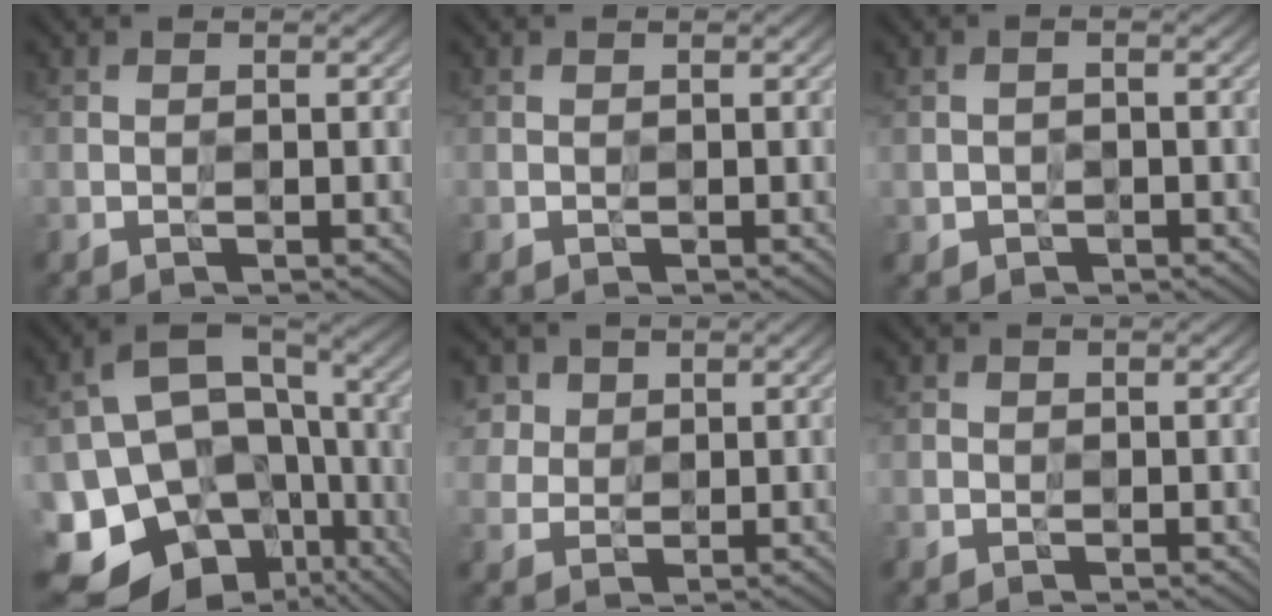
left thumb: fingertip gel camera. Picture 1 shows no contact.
{"total": 0.0}
{"total": 1.4, "force": [-0.7, 1.0, 0.5], "torque": [-0.014, -0.002, -0.014]}
{"total": 19.6, "force": [-7.7, 14.2, 11.1], "torque": [-0.236, -0.021, -0.079]}
{"total": 3.7, "force": [1.9, 3.0, 1.1], "torque": [-0.042, -0.004, 0.047]}
{"total": 0.6, "force": [-0.2, 0.5, -0.1], "torque": [0.005, -0.002, -0.008]}